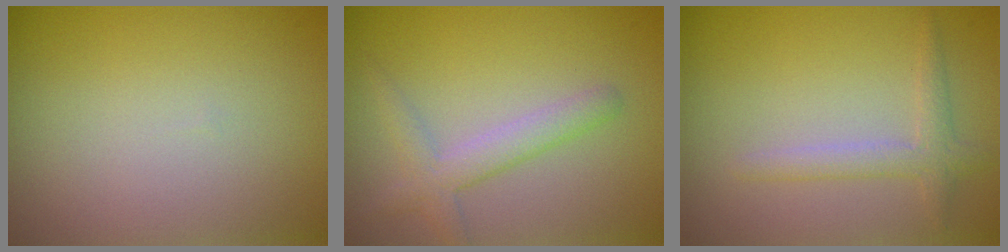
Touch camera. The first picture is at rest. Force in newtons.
{"total": 2.7, "press": 2.7, "slide": 0.1}
{"total": 2.0, "press": 2.0, "slide": 0.0}